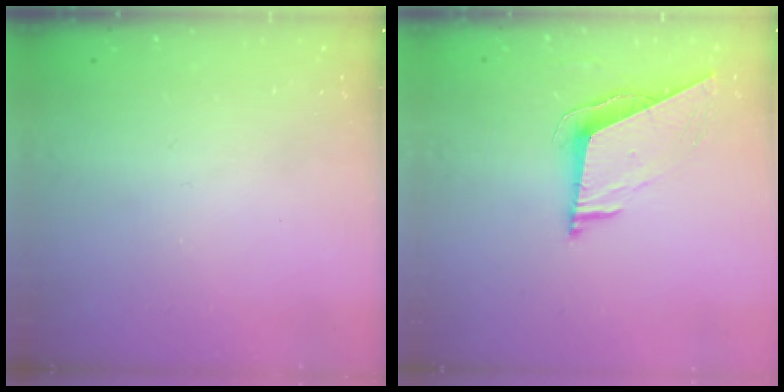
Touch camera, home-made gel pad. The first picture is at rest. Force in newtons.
{"total": 7.5, "press": 7.5, "slide": 0.1}